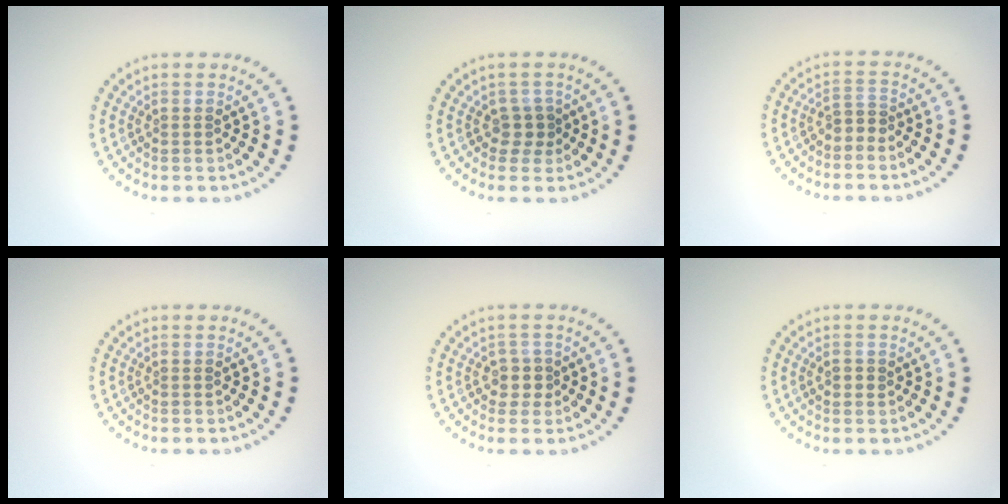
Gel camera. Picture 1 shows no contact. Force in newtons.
{"total": 1.7, "press": 1.3, "slide": 1.1}
{"total": 1.3, "press": 1.0, "slide": 0.9}
{"total": 0.0}
{"total": 1.8, "press": 1.6, "slide": 0.9}
{"total": 0.8, "press": 0.8, "slide": 0.3}